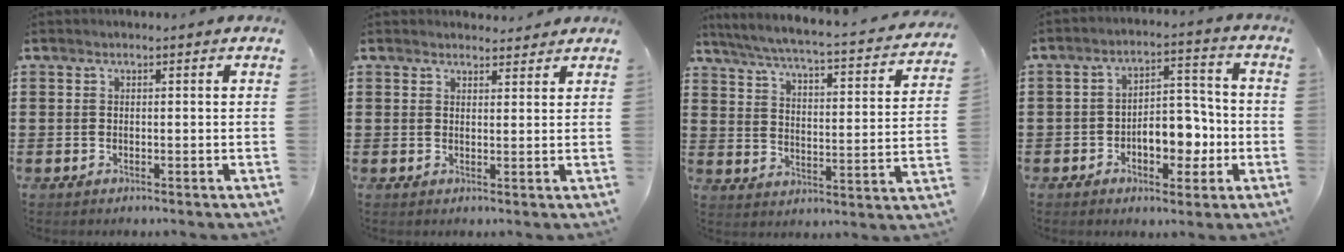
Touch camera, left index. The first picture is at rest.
{"total": 2.1, "force": [2.1, 0.5, 0.1], "torque": [0.000, -0.004, 0.039]}
{"total": 4.4, "force": [4.0, -0.2, 2.0], "torque": [-0.061, -0.036, 0.057]}
{"total": 7.5, "force": [-2.3, 4.3, 5.7], "torque": [-0.083, 0.010, -0.044]}